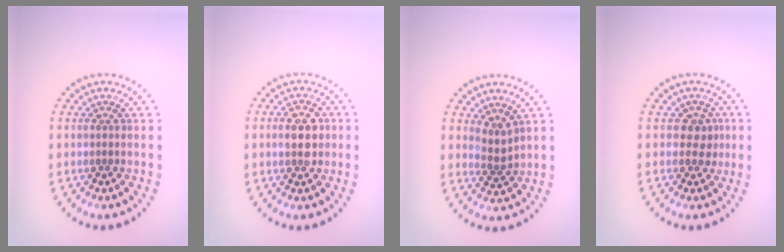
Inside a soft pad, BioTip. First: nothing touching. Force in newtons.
{"total": 2.9, "press": 2.9, "slide": 0.2}
{"total": 1.9, "press": 1.3, "slide": 1.4}
{"total": 1.9, "press": 1.6, "slide": 1.0}